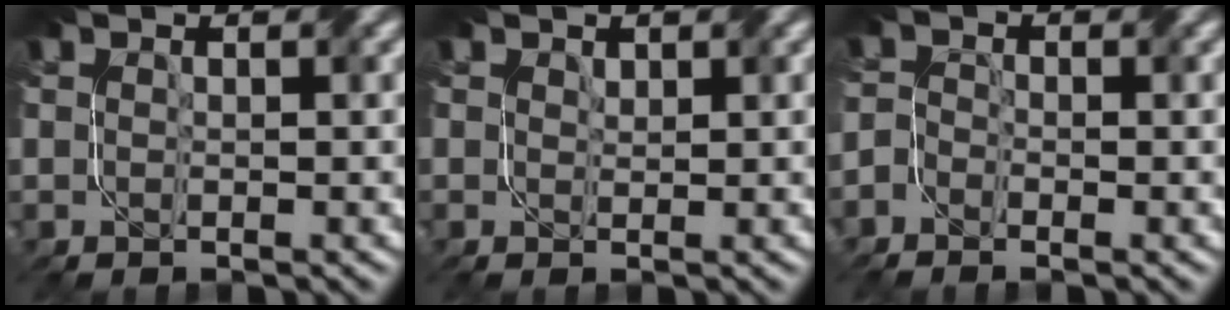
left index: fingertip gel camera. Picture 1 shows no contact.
{"total": 0.5, "force": [0.5, 0.2, -0.1], "torque": [-0.001, -0.003, 0.008]}
{"total": 1.5, "force": [-1.3, 0.7, 0.1], "torque": [0.005, 0.004, -0.034]}